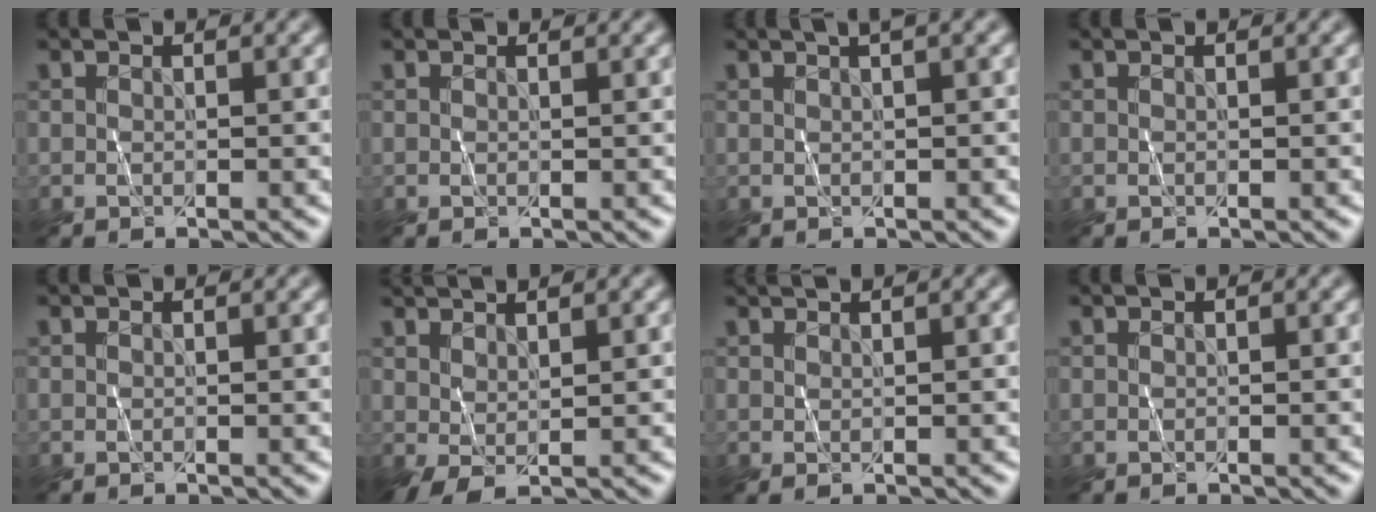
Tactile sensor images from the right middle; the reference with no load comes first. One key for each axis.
{"total": 0.6, "fx": 0.5, "fy": 0.1, "fz": 0.1, "tx": -0.005, "ty": -0.004, "tz": 0.001}
{"total": 1.8, "fx": 0.9, "fy": 0.4, "fz": 1.5, "tx": -0.019, "ty": -0.001, "tz": 0.010}
{"total": 0.0}
{"total": 0.0}
{"total": 2.3, "fx": 1.1, "fy": 0.5, "fz": 1.9, "tx": -0.031, "ty": 0.003, "tz": 0.019}
{"total": 1.5, "fx": 1.1, "fy": 0.3, "fz": 1.0, "tx": -0.013, "ty": 0.000, "tz": 0.008}
{"total": 0.0}